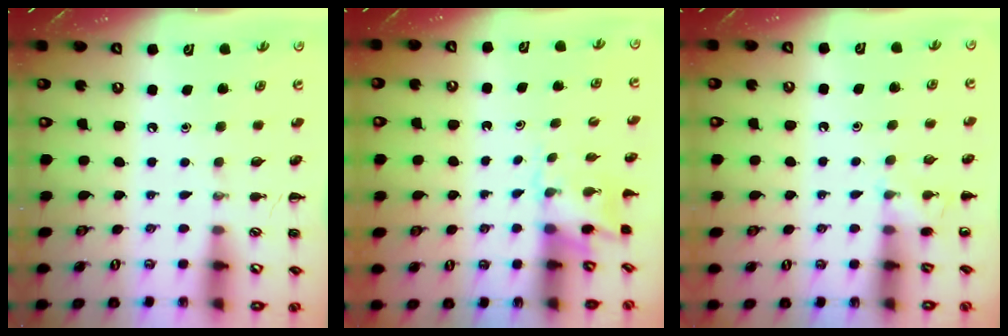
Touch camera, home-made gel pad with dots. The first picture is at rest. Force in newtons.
{"total": 2.5, "press": 2.3, "slide": 1.0}
{"total": 4.4, "press": 4.2, "slide": 1.4}